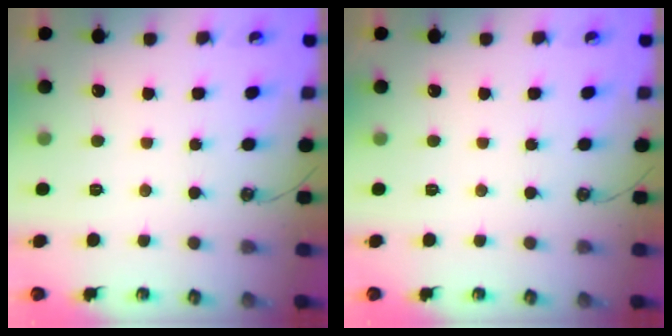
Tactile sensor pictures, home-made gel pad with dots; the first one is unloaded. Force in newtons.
{"total": 0.0}